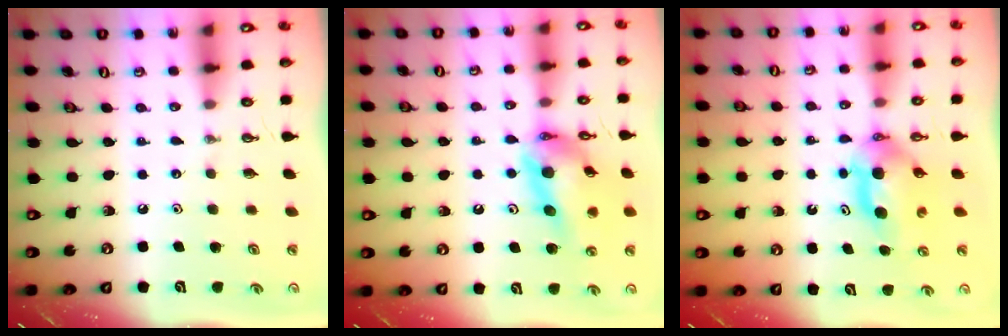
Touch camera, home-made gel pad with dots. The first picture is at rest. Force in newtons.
{"total": 15.2, "press": 15.2, "slide": 1.5}
{"total": 5.2, "press": 5.2, "slide": 0.2}